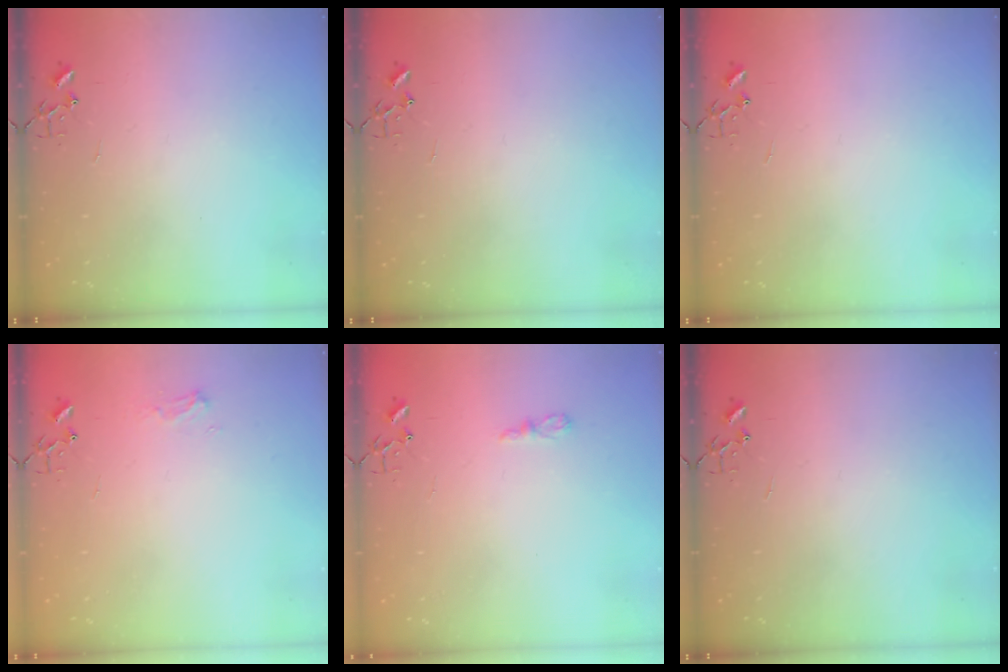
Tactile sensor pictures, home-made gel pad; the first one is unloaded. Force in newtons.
{"total": 0.0}
{"total": 0.0}
{"total": 6.0, "press": 6.0, "slide": 0.7}
{"total": 4.5, "press": 4.5, "slide": 0.5}
{"total": 0.0}